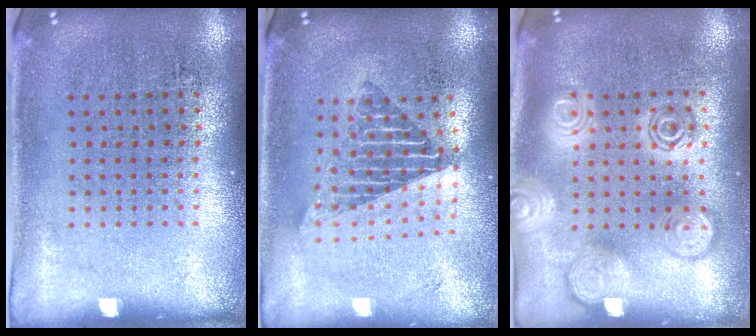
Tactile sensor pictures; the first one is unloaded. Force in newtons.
{"total": 1.7, "press": 1.4, "slide": 1.0}
{"total": 2.7, "press": 2.7, "slide": 0.3}